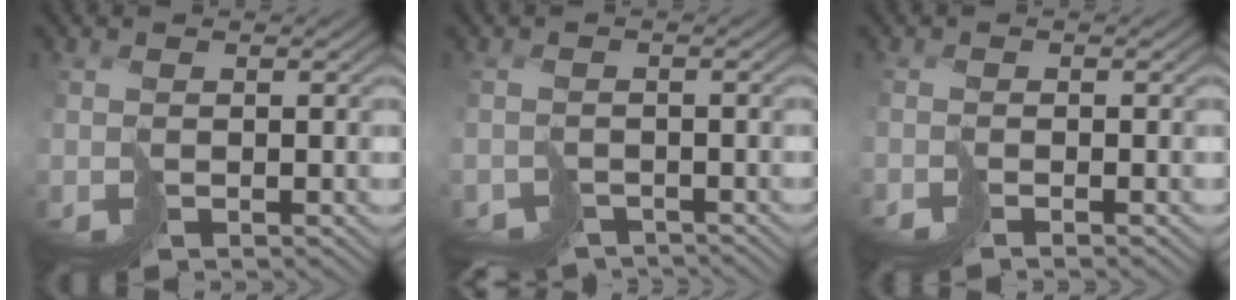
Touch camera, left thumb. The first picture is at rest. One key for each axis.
{"total": 3.6, "fx": -3.3, "fy": 1.4, "fz": 0.4, "tx": 0.007, "ty": -0.015, "tz": -0.060}
{"total": 1.5, "fx": -1.4, "fy": -0.7, "fz": -0.1, "tx": 0.008, "ty": 0.003, "tz": -0.031}